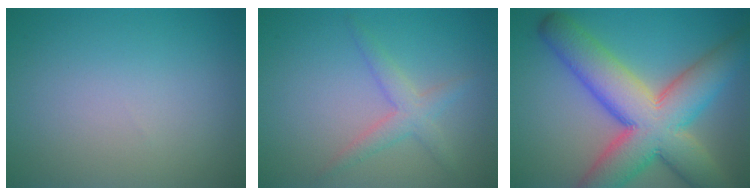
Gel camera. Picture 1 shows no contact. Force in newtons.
{"total": 2.4, "press": 2.4, "slide": 0.1}
{"total": 12.1, "press": 12.1, "slide": 0.7}